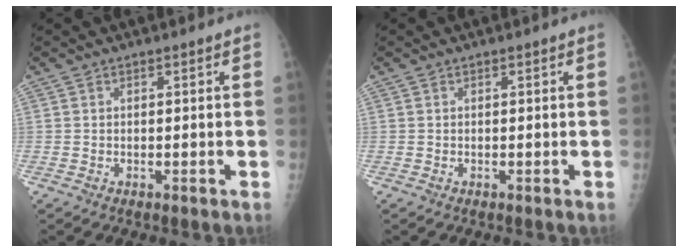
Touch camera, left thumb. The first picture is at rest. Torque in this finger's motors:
{"motor_torque": [0.07, 0.07, 0.02, -0.02, 0.07]}